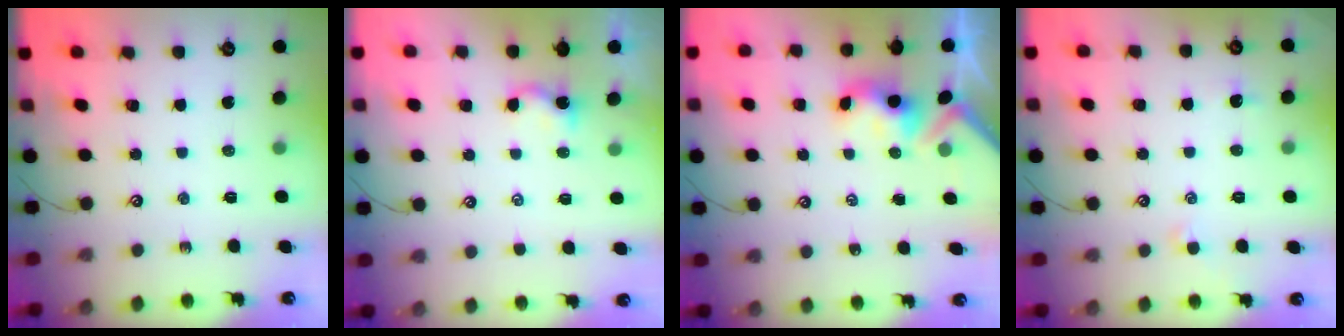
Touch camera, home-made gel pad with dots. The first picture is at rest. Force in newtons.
{"total": 3.7, "press": 3.7, "slide": 0.0}
{"total": 3.3, "press": 3.3, "slide": 0.4}
{"total": 0.8, "press": 0.6, "slide": 0.5}